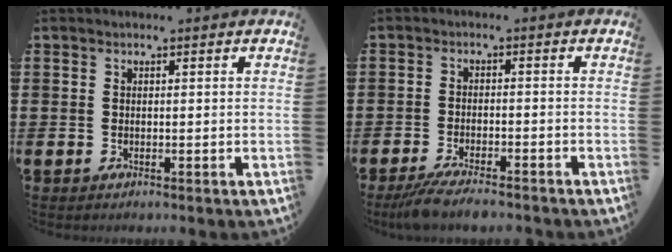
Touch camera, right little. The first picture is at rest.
{"total": 3.5, "force": [-3.1, 0.2, 1.7], "torque": [-0.034, -0.004, -0.060]}